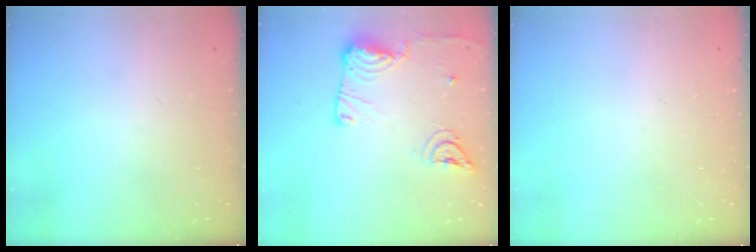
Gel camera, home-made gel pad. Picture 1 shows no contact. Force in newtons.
{"total": 13.5, "press": 13.4, "slide": 1.7}
{"total": 0.0}